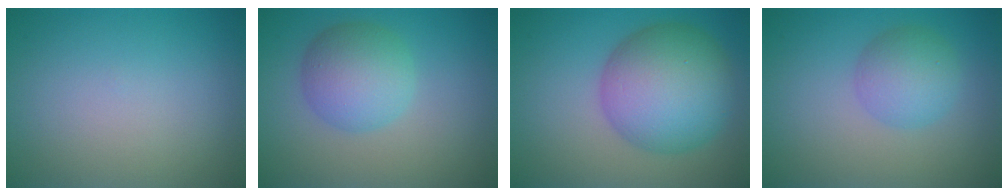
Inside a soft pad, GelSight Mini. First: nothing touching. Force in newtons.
{"total": 4.9, "press": 4.9, "slide": 0.1}
{"total": 9.8, "press": 9.8, "slide": 0.3}
{"total": 3.7, "press": 3.7, "slide": 0.1}